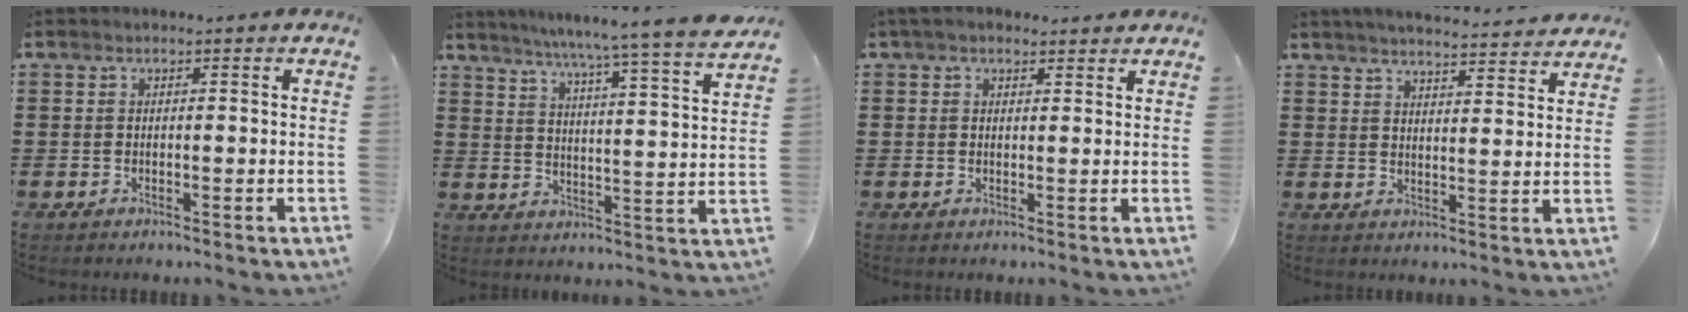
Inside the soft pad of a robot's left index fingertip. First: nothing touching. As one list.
[{"total": 6.1, "force": [5.4, -1.6, 2.4], "torque": [-0.067, -0.049, 0.085]}, {"total": 2.4, "force": [1.8, 1.4, 0.8], "torque": [-0.021, 0.007, 0.035]}, {"total": 4.1, "force": [4.0, -0.3, 0.8], "torque": [-0.030, -0.026, 0.068]}]